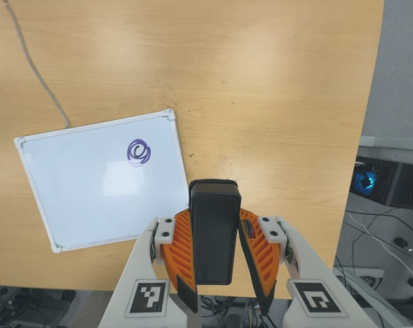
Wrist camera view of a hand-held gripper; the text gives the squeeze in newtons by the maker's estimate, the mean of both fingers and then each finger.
{"total": 5.3, "left": 4.5, "right": 6.0}